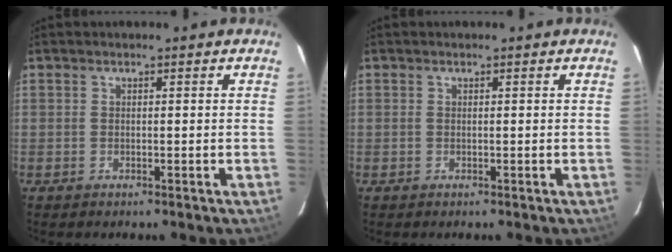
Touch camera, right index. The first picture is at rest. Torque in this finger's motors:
{"motor_torque": [0.08, 0.05, 0.02, 0.01]}